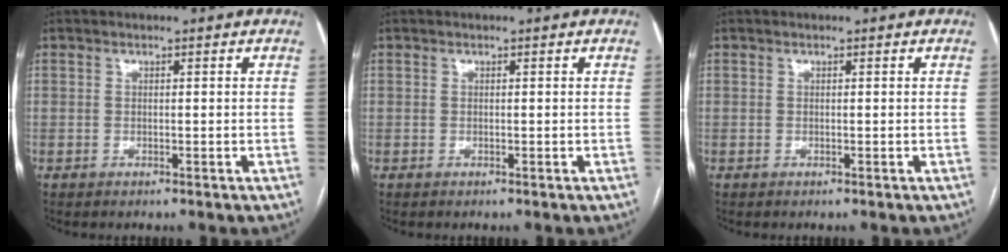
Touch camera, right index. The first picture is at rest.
{"total": 0.0}
{"total": 0.0}